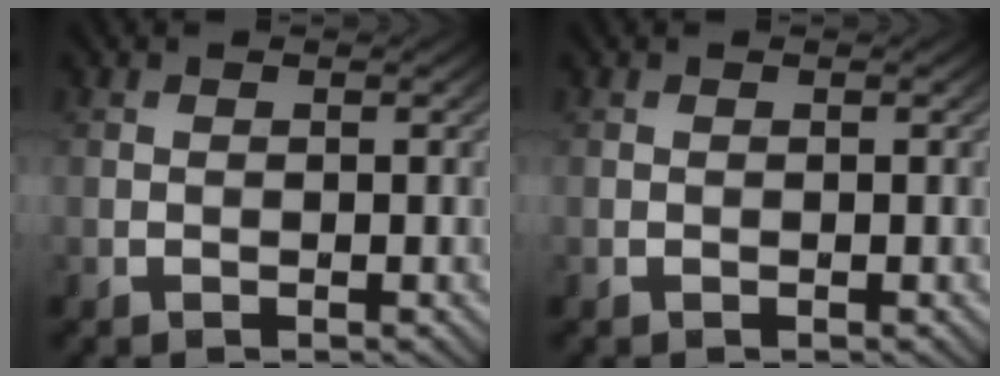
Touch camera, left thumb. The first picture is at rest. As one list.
[{"total": 0.0}]